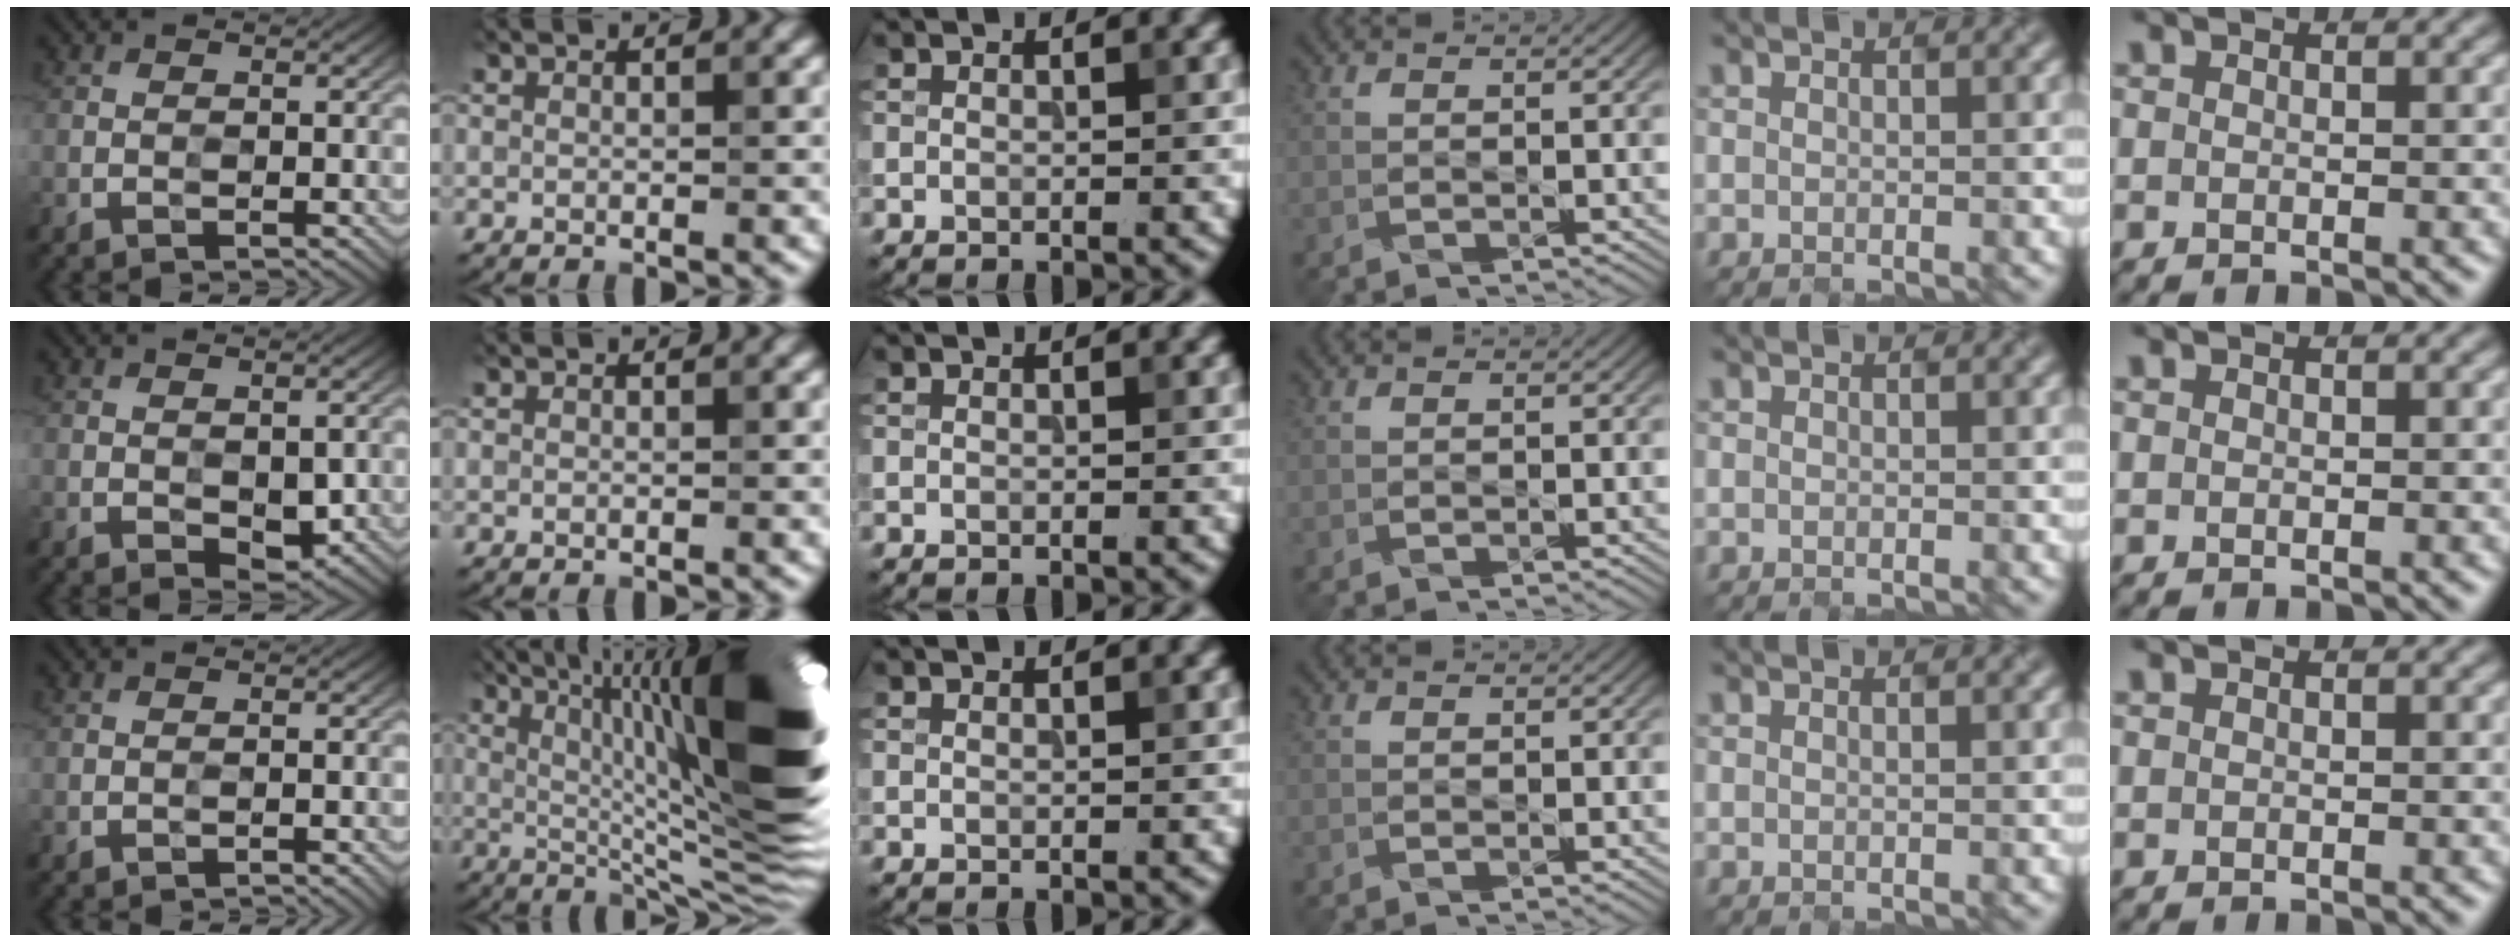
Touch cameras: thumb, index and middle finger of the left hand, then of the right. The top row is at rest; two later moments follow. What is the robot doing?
{"motion": "open", "object": "jewelry box"}